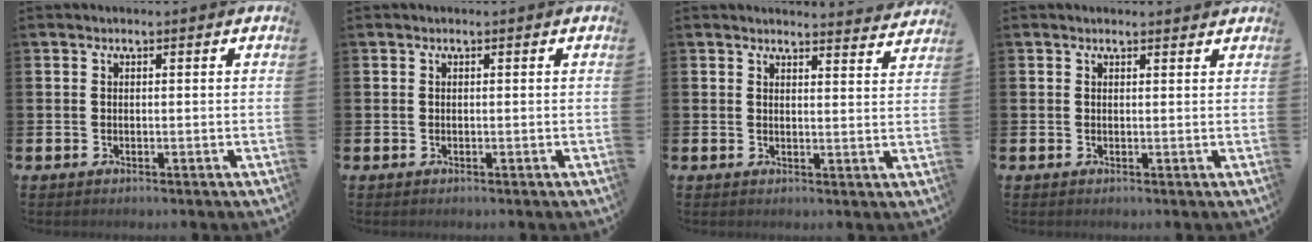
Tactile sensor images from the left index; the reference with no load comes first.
{"total": 0.0}
{"total": 3.2, "force": [3.2, 0.0, 0.0], "torque": [0.010, -0.028, 0.055]}
{"total": 0.9, "force": [0.9, 0.1, 0.2], "torque": [0.005, -0.001, 0.014]}